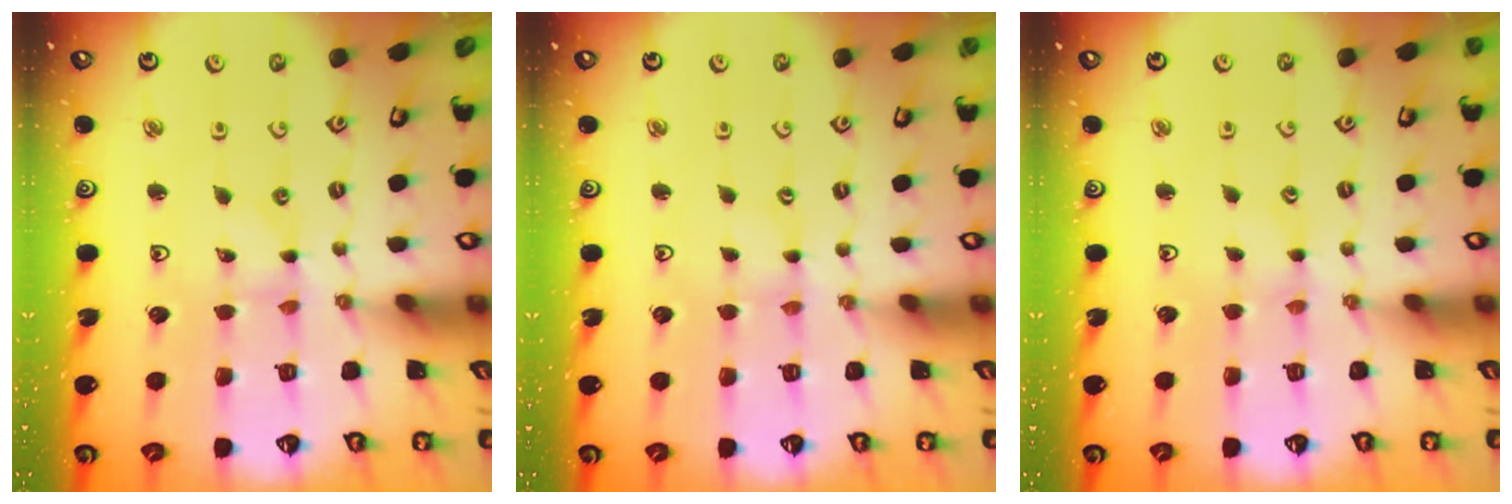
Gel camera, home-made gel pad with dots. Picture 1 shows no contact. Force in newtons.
{"total": 0.0}
{"total": 0.0}